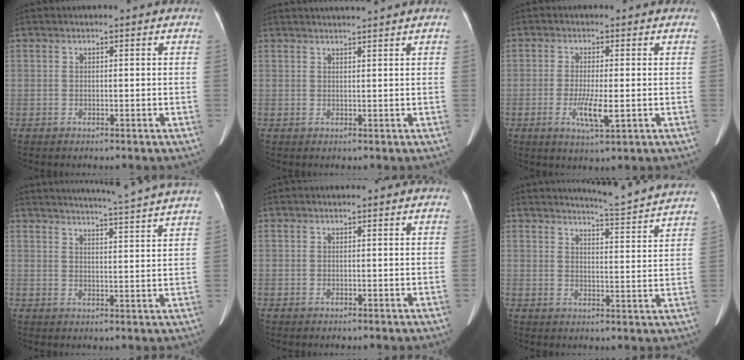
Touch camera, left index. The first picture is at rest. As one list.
[{"total": 3.6, "force": [3.3, -0.9, 1.1], "torque": [-0.010, 0.015, 0.047]}, {"total": 4.6, "force": [-1.2, 0.6, 4.3], "torque": [-0.090, -0.011, -0.017]}, {"total": 14.3, "force": [13.2, -2.0, 5.0], "torque": [-0.088, -0.034, 0.159]}, {"total": 0.0}, {"total": 10.2, "force": [9.9, -1.5, 1.9], "torque": [-0.044, -0.033, 0.122]}]